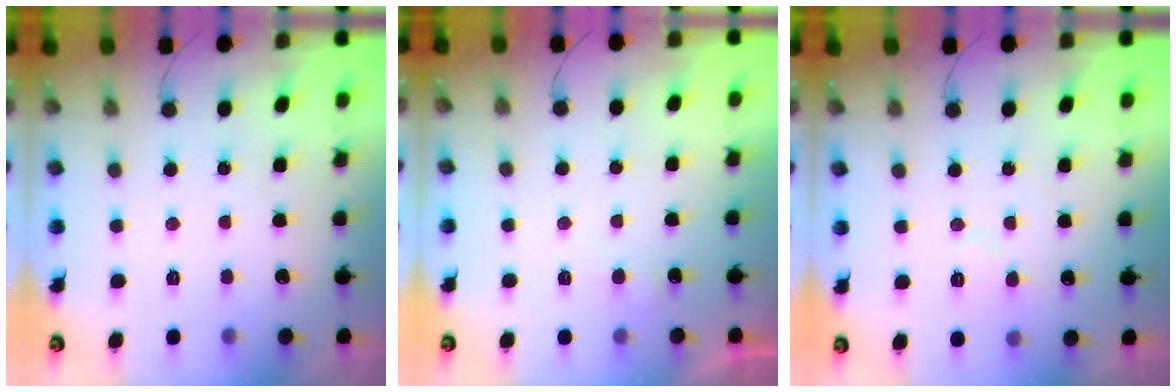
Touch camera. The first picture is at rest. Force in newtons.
{"total": 4.6, "press": 4.6, "slide": 0.5}
{"total": 4.6, "press": 4.6, "slide": 0.5}